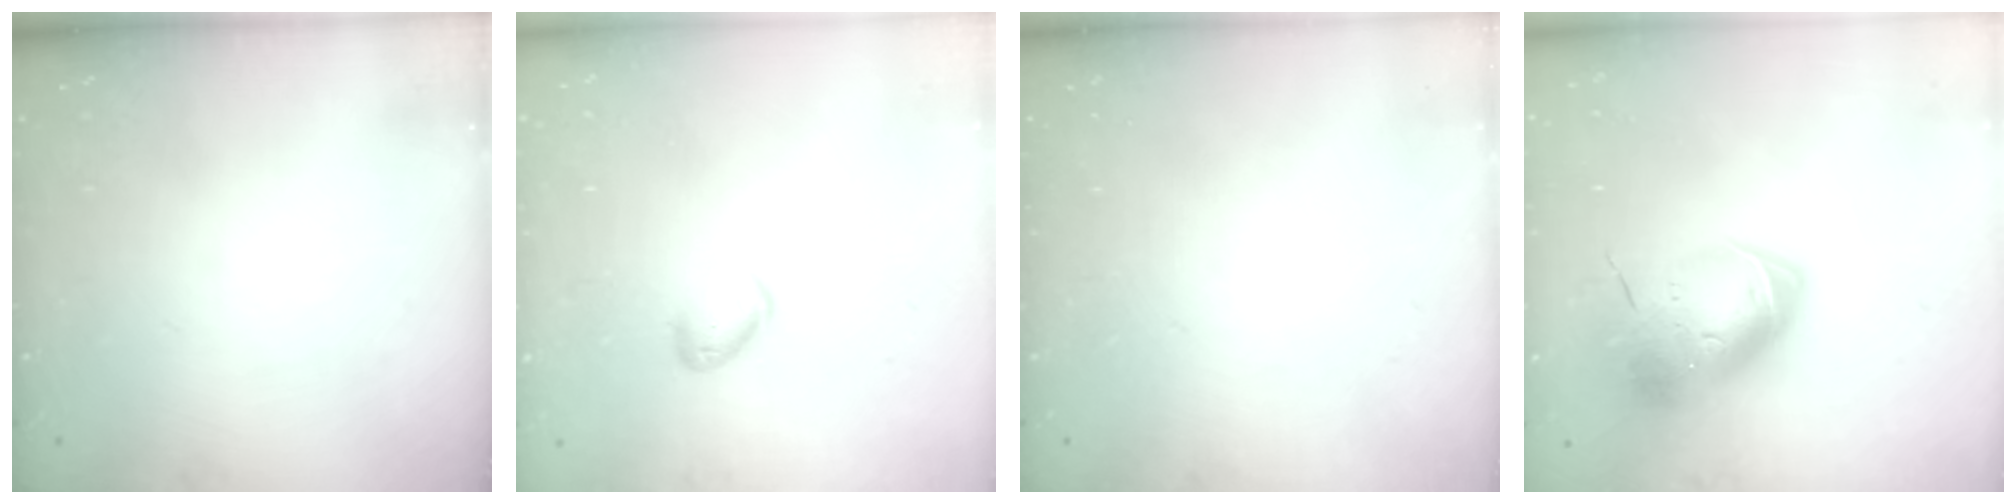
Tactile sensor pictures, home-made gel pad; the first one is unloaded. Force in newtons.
{"total": 5.6, "press": 5.5, "slide": 0.9}
{"total": 0.0}
{"total": 13.6, "press": 13.4, "slide": 2.3}